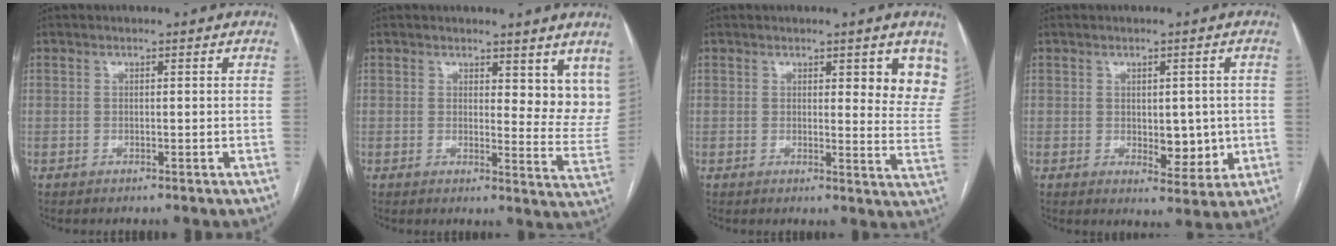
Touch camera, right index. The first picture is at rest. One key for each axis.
{"total": 8.6, "fx": 6.7, "fy": 3.4, "fz": 4.2, "tx": -0.034, "ty": -0.030, "tz": 0.067}
{"total": 8.4, "fx": 5.1, "fy": 2.3, "fz": 6.3, "tx": -0.057, "ty": -0.023, "tz": 0.046}
{"total": 5.6, "fx": -0.5, "fy": 3.0, "fz": 4.7, "tx": -0.056, "ty": -0.004, "tz": 0.004}